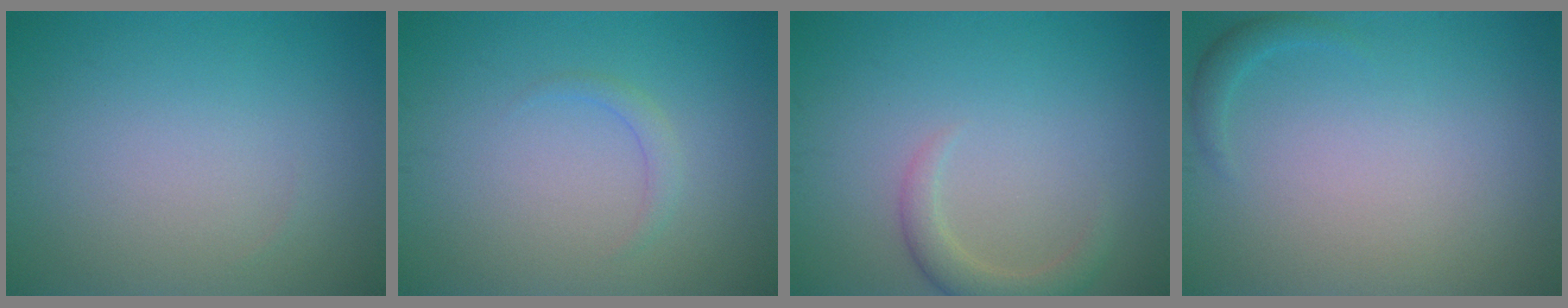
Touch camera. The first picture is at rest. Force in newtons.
{"total": 1.1, "press": 1.1, "slide": 0.1}
{"total": 2.4, "press": 2.3, "slide": 0.3}
{"total": 1.0, "press": 1.0, "slide": 0.1}